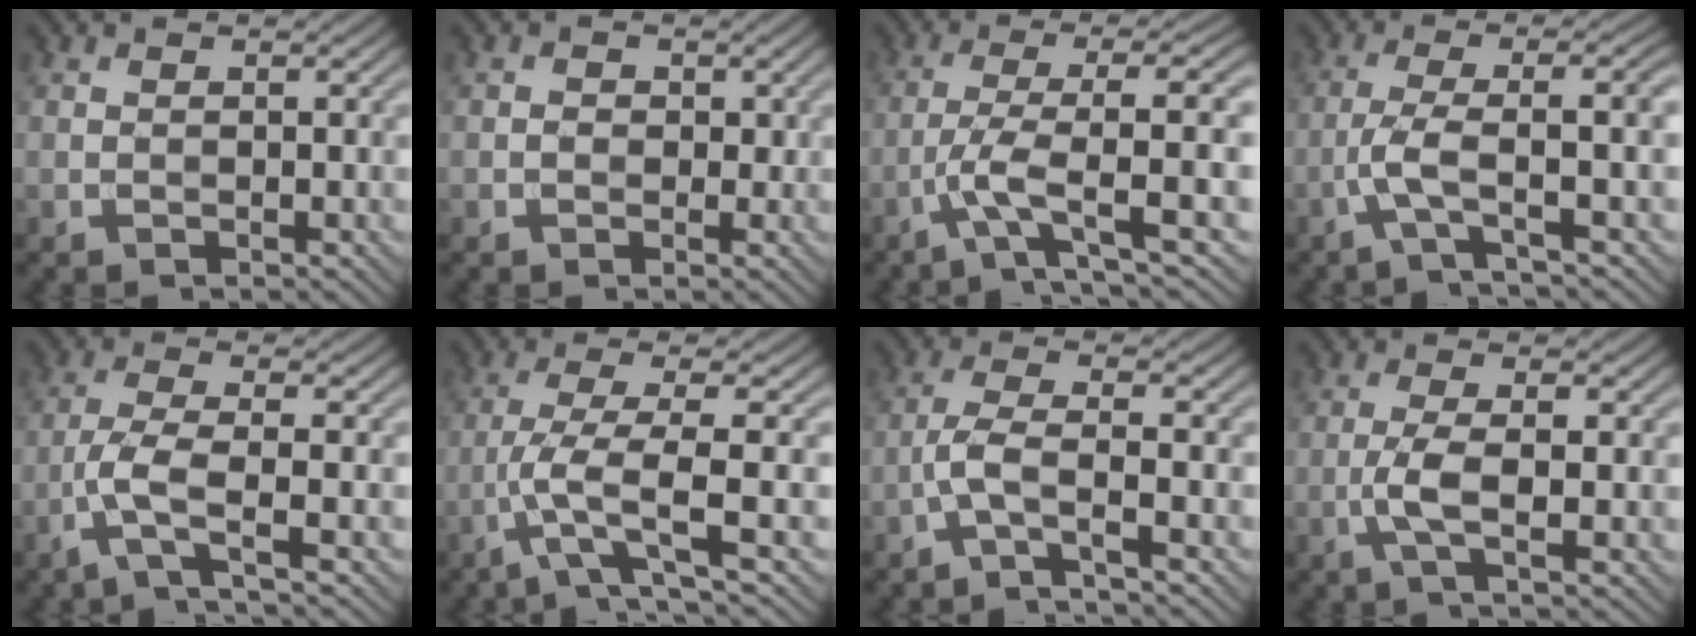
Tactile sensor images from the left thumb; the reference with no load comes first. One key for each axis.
{"total": 1.2, "fx": -0.1, "fy": 1.1, "fz": 0.6, "tx": -0.007, "ty": -0.005, "tz": -0.005}
{"total": 7.6, "fx": -2.0, "fy": 1.3, "fz": 7.2, "tx": -0.120, "ty": 0.016, "tz": -0.049}
{"total": 5.7, "fx": -1.8, "fy": 0.8, "fz": 5.3, "tx": -0.094, "ty": 0.013, "tz": -0.054}
{"total": 4.6, "fx": -2.2, "fy": 0.5, "fz": 4.0, "tx": -0.081, "ty": 0.006, "tz": -0.063}
{"total": 5.8, "fx": -1.8, "fy": 0.8, "fz": 5.4, "tx": -0.103, "ty": 0.008, "tz": -0.053}
{"total": 3.8, "fx": -2.0, "fy": 0.5, "fz": 3.2, "tx": -0.067, "ty": 0.009, "tz": -0.060}
{"total": 3.9, "fx": -0.8, "fy": 0.6, "fz": 3.7, "tx": -0.082, "ty": 0.004, "tz": -0.024}